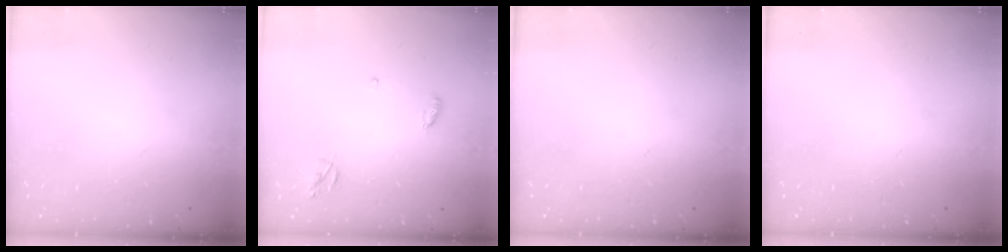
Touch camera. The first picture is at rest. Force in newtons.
{"total": 5.1, "press": 5.1, "slide": 0.4}
{"total": 0.0}
{"total": 0.0}